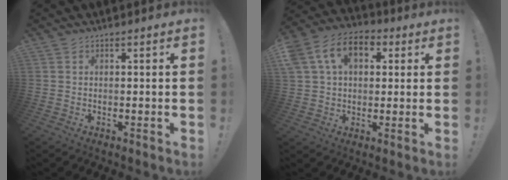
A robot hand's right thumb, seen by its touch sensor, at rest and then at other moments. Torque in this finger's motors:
{"motor_torque": [0.93, 1.10, 0.10, 0.09, 0.03]}